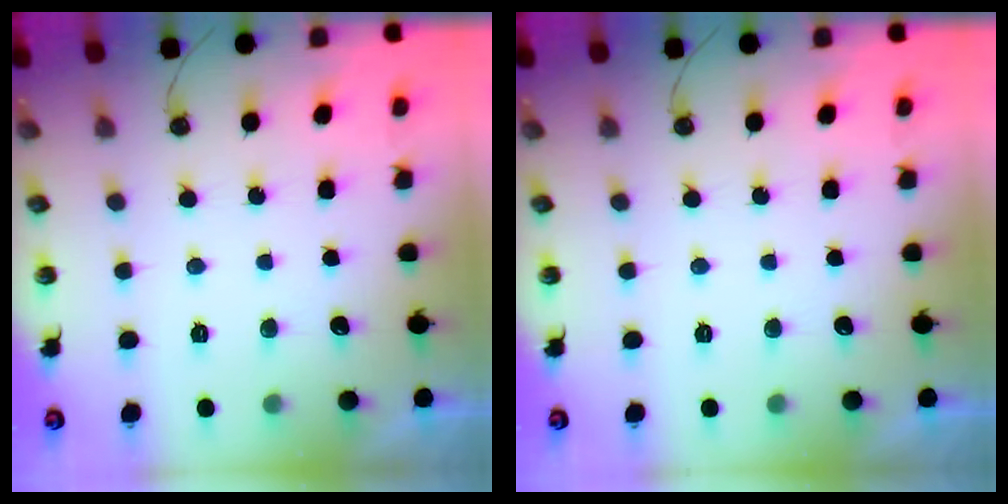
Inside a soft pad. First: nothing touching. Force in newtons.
{"total": 0.0}